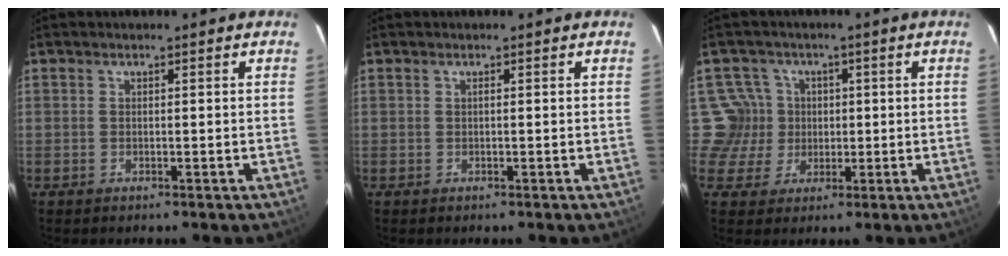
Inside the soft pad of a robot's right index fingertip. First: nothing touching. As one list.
[{"total": 0.0}, {"total": 6.0, "force": [0.1, 6.0, -0.5], "torque": [0.012, 0.012, -0.007]}]